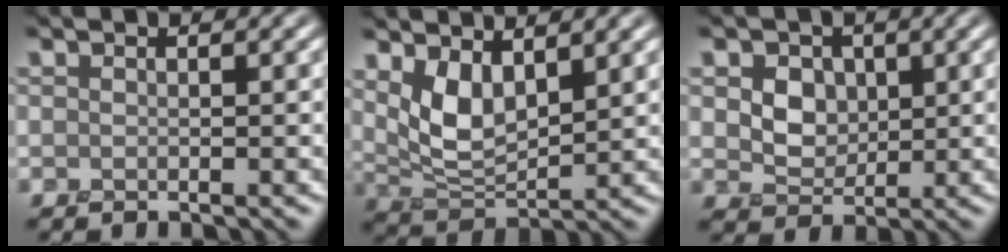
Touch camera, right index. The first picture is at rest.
{"total": 4.0, "force": [2.2, 1.7, 2.9], "torque": [-0.069, -0.011, 0.051]}
{"total": 4.1, "force": [1.4, 3.2, 2.2], "torque": [-0.053, -0.005, 0.030]}